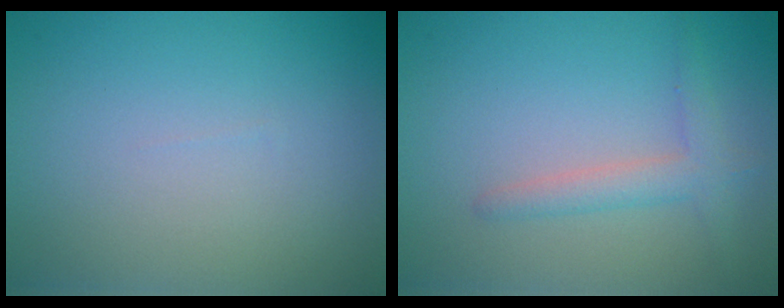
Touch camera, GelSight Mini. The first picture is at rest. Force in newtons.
{"total": 2.3, "press": 2.3, "slide": 0.1}